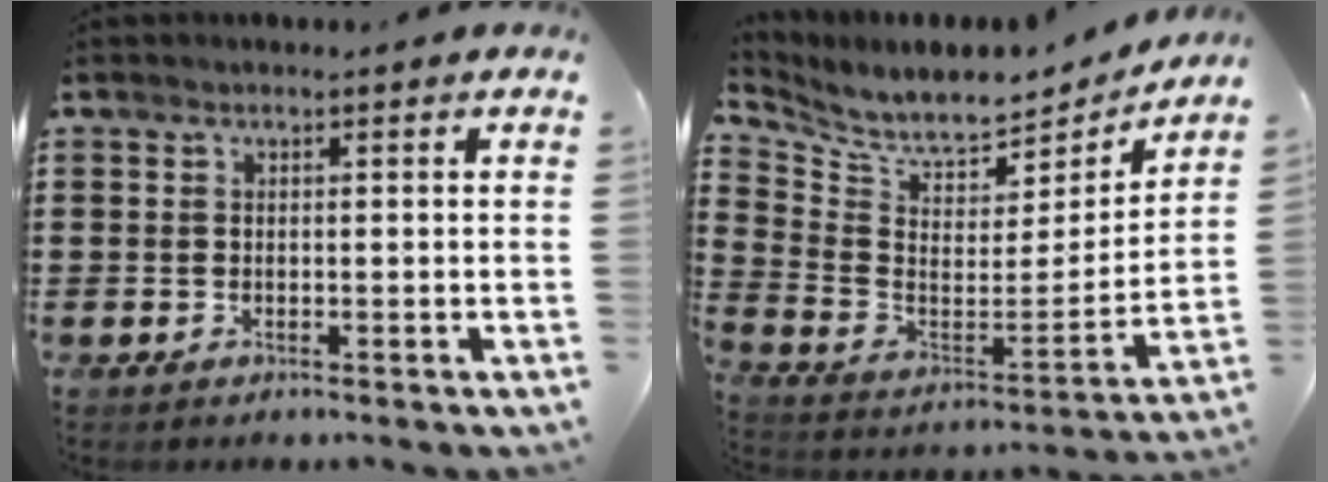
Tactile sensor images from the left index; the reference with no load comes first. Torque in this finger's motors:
{"motor_torque": [1.67, -0.47, 0.02, -0.02]}